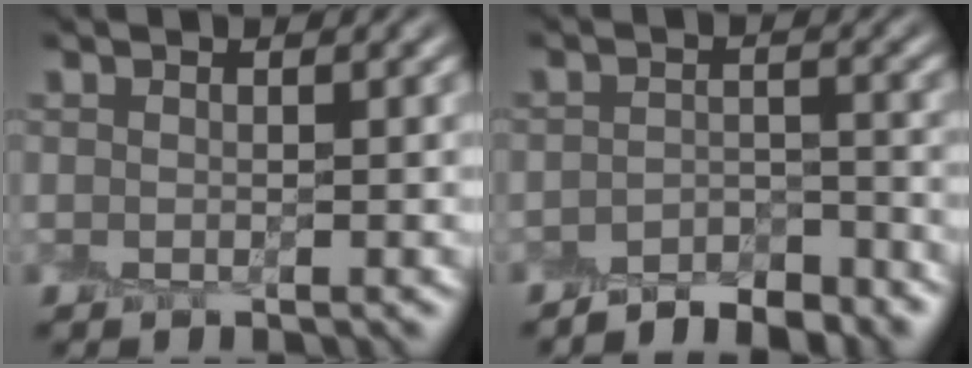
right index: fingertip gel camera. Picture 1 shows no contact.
{"total": 4.0, "force": [-3.7, 1.0, 1.2], "torque": [-0.014, 0.004, -0.058]}